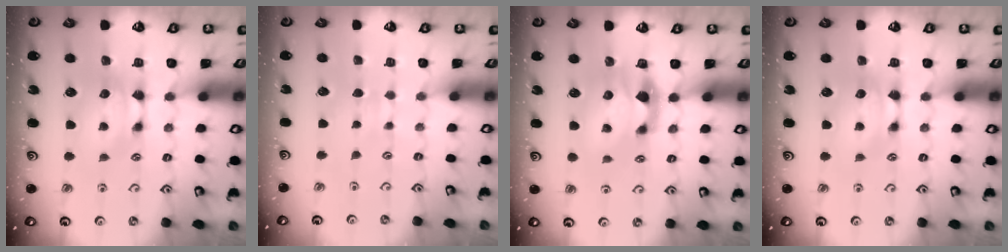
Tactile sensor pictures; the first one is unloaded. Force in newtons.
{"total": 3.5, "press": 3.5, "slide": 0.2}
{"total": 2.2, "press": 1.8, "slide": 1.3}
{"total": 0.0}